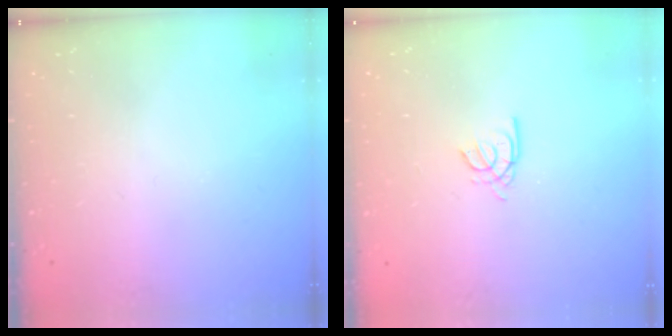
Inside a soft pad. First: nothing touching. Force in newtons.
{"total": 3.6, "press": 3.6, "slide": 0.4}